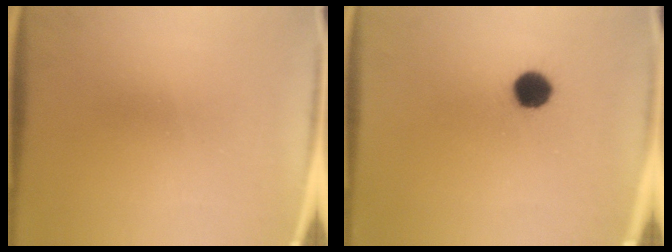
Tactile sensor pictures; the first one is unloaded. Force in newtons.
{"total": 6.5}